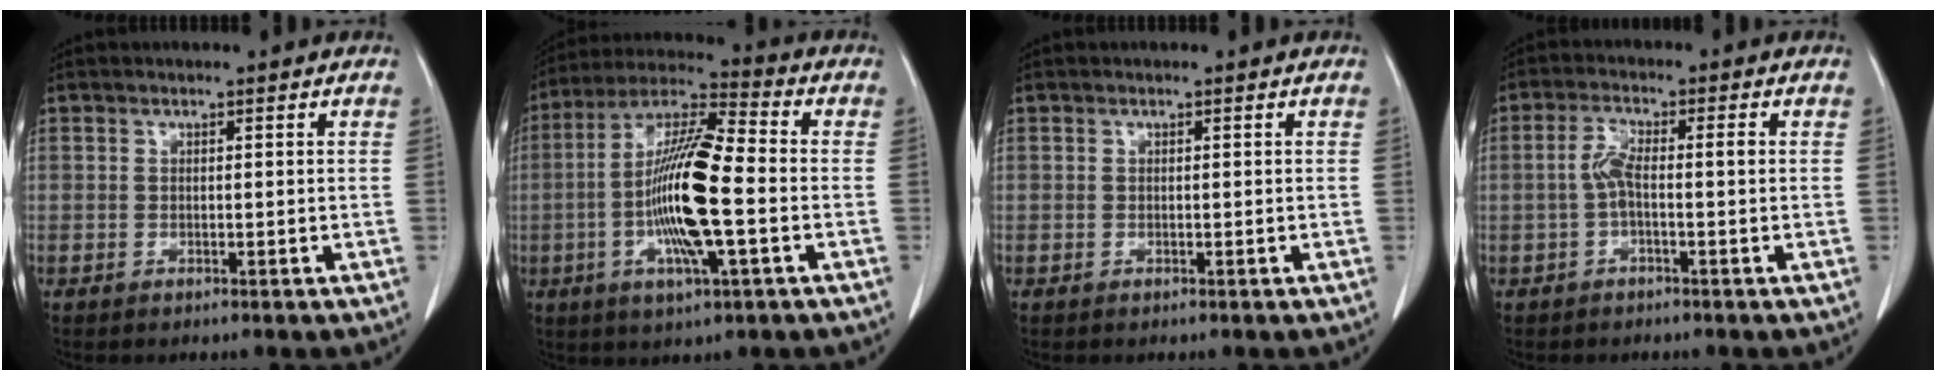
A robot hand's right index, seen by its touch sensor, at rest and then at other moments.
{"total": 15.6, "force": [-2.6, 1.9, 15.2], "torque": [-0.295, 0.000, -0.052]}
{"total": 0.0}
{"total": 4.1, "force": [-0.5, 0.8, 3.9], "torque": [-0.083, 0.018, -0.010]}